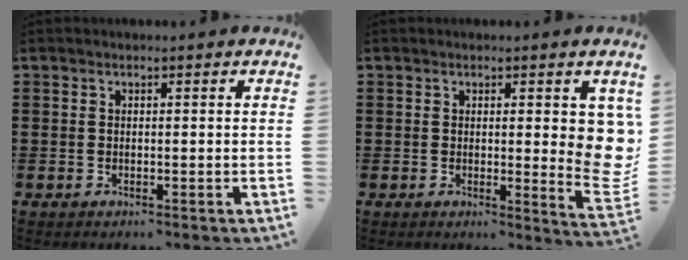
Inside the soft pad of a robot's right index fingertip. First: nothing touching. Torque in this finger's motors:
{"motor_torque": [0.37, 0.17, 0.53, 0.02]}